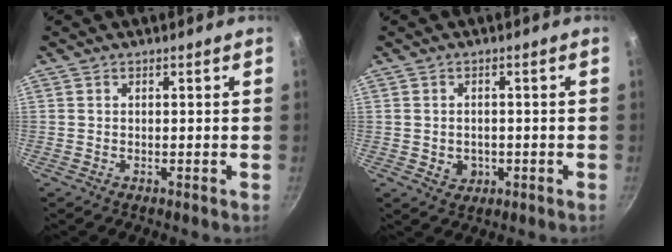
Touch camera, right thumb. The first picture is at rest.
{"total": 3.3, "force": [-0.6, 2.8, 1.7], "torque": [-0.022, 0.004, 0.001]}